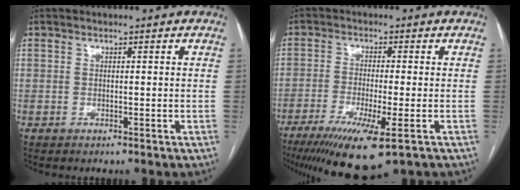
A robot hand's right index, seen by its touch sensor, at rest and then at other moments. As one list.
[{"total": 11.9, "force": [-6.8, 1.4, 9.6], "torque": [-0.160, -0.033, -0.107]}]